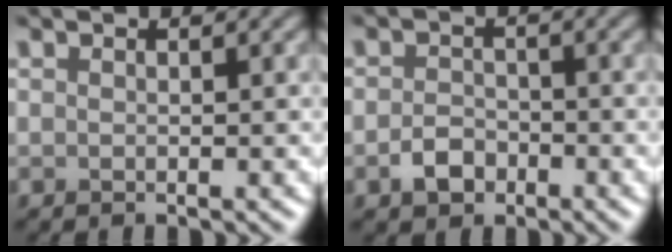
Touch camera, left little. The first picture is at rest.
{"total": 2.4, "force": [-1.3, 1.7, 1.1], "torque": [-0.015, 0.002, -0.031]}